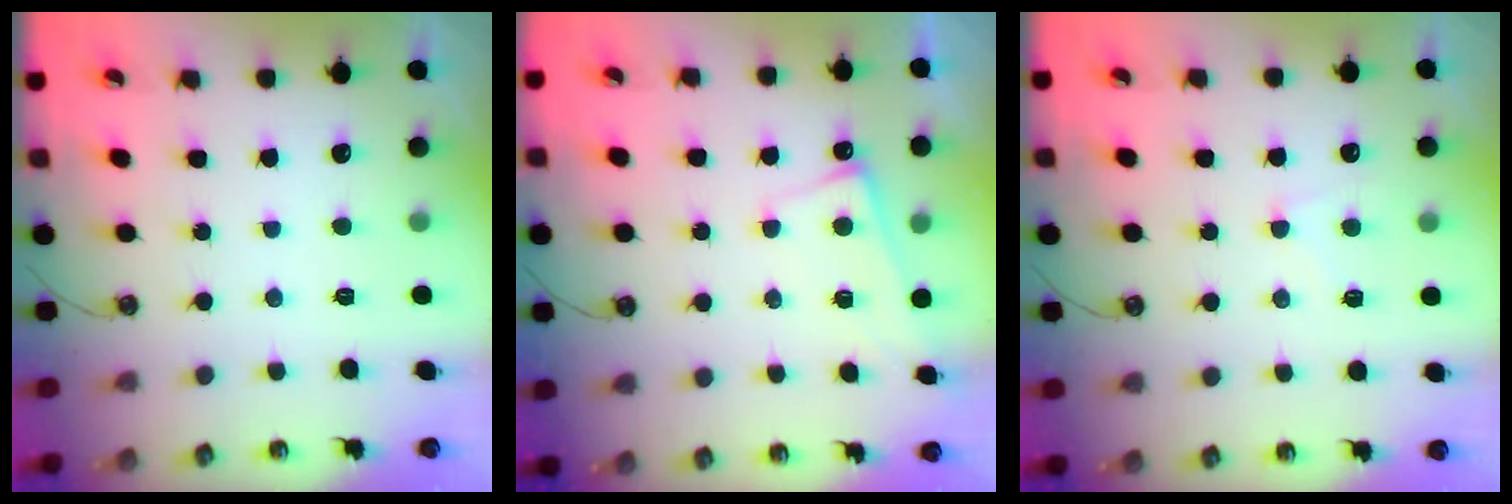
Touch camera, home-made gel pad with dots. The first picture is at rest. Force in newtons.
{"total": 2.2, "press": 2.1, "slide": 0.4}
{"total": 0.8, "press": 0.3, "slide": 0.7}